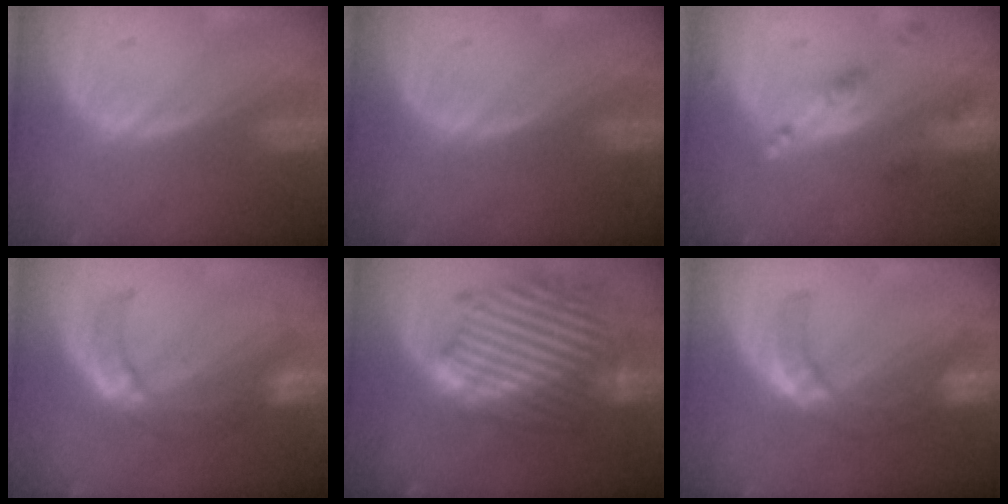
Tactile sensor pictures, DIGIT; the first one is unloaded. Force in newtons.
{"total": 0.0}
{"total": 5.3, "press": 4.8, "slide": 2.2}
{"total": 6.9, "press": 6.7, "slide": 1.4}
{"total": 12.7, "press": 12.6, "slide": 1.1}
{"total": 7.6, "press": 6.6, "slide": 3.8}